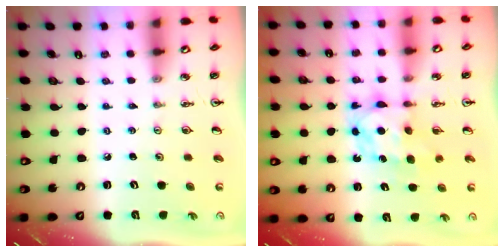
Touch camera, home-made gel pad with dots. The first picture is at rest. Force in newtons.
{"total": 6.8, "press": 6.8, "slide": 0.4}